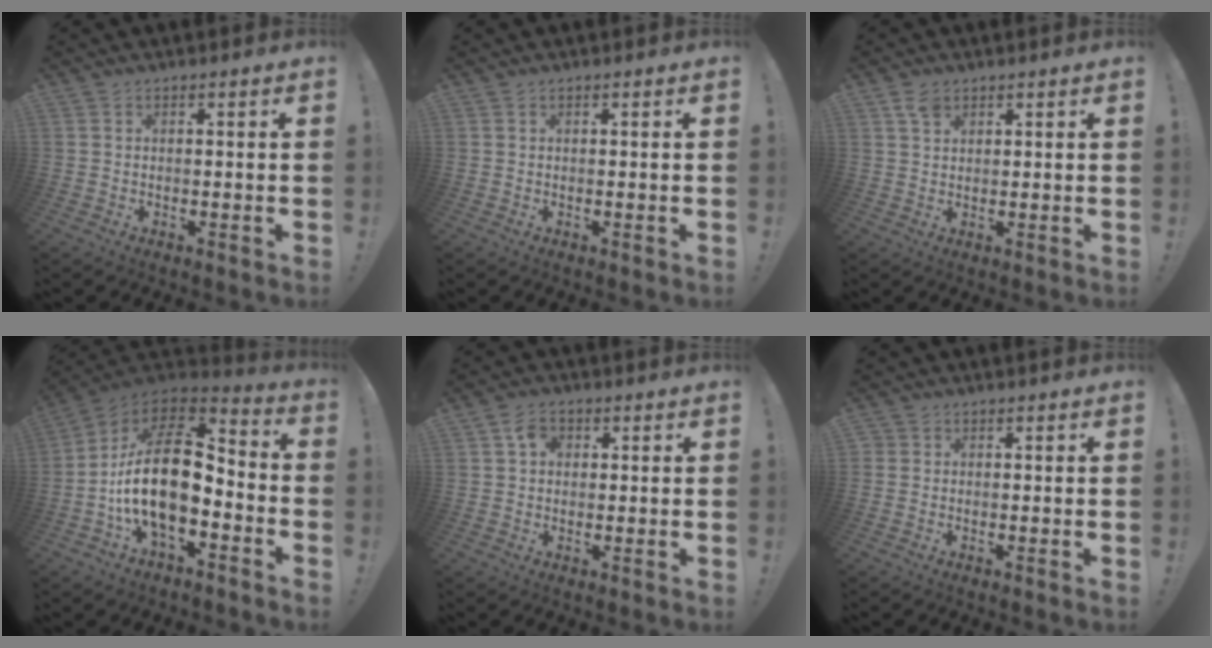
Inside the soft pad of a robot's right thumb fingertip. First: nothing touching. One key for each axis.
{"total": 0.0}
{"total": 3.7, "fx": 2.4, "fy": 2.3, "fz": 1.7, "tx": -0.027, "ty": -0.007, "tz": 0.043}
{"total": 21.5, "fx": -2.1, "fy": 11.4, "fz": 18.1, "tx": -0.335, "ty": 0.017, "tz": -0.029}
{"total": 4.7, "fx": 1.4, "fy": 3.7, "fz": 2.5, "tx": -0.039, "ty": 0.005, "tz": 0.026}
{"total": 1.3, "fx": 0.3, "fy": 1.2, "fz": 0.3, "tx": -0.009, "ty": 0.005, "tz": 0.005}